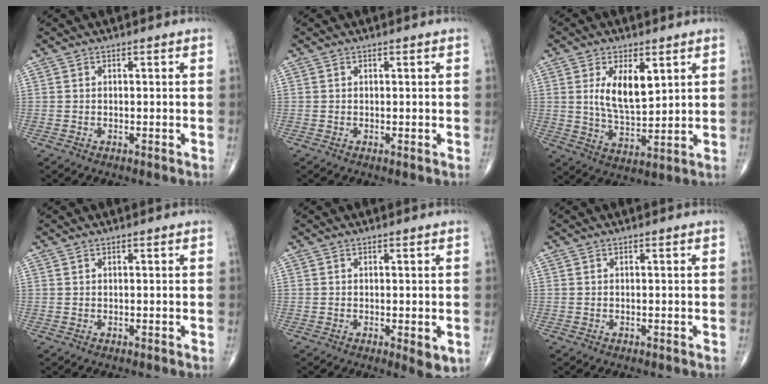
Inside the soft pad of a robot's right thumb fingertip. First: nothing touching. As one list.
[{"total": 0.0}, {"total": 9.8, "force": [3.2, 4.7, 7.9], "torque": [-0.121, -0.023, 0.067]}, {"total": 0.0}, {"total": 3.5, "force": [-0.7, 1.3, 3.2], "torque": [-0.041, -0.011, -0.008]}, {"total": 0.0}]